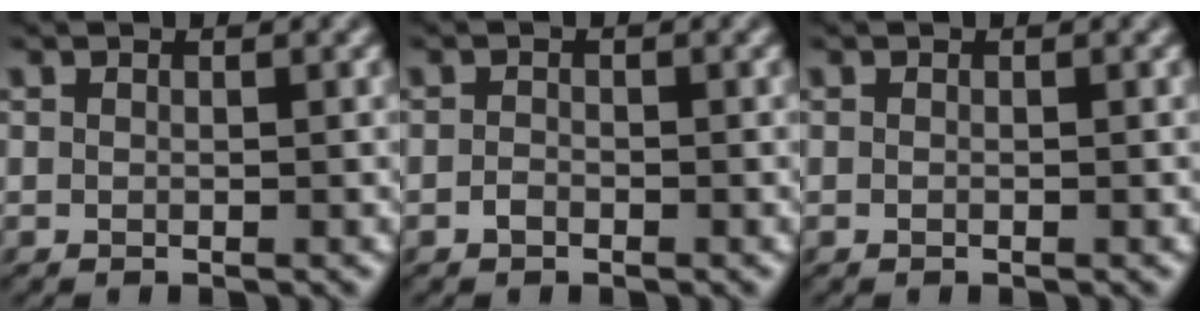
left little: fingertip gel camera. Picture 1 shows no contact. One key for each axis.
{"total": 0.8, "fx": -0.6, "fy": 0.5, "fz": 0.3, "tx": -0.007, "ty": -0.001, "tz": -0.015}
{"total": 0.0}